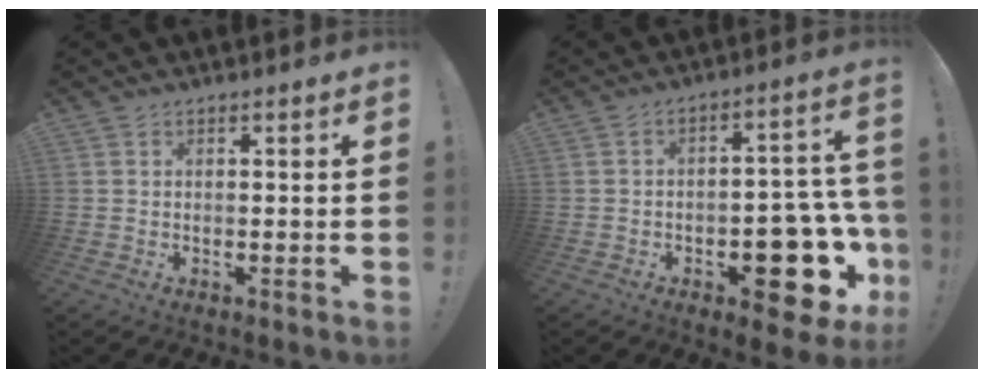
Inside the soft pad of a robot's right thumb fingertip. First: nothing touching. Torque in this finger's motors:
{"motor_torque": [1.92, 2.48, 1.47, -1.30, 0.43]}